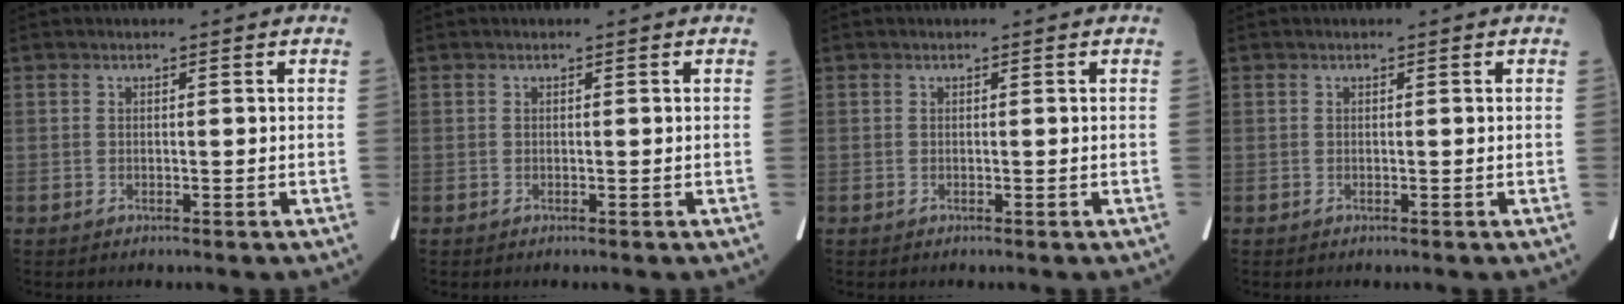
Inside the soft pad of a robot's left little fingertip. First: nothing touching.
{"total": 0.0}
{"total": 0.0}
{"total": 0.0}